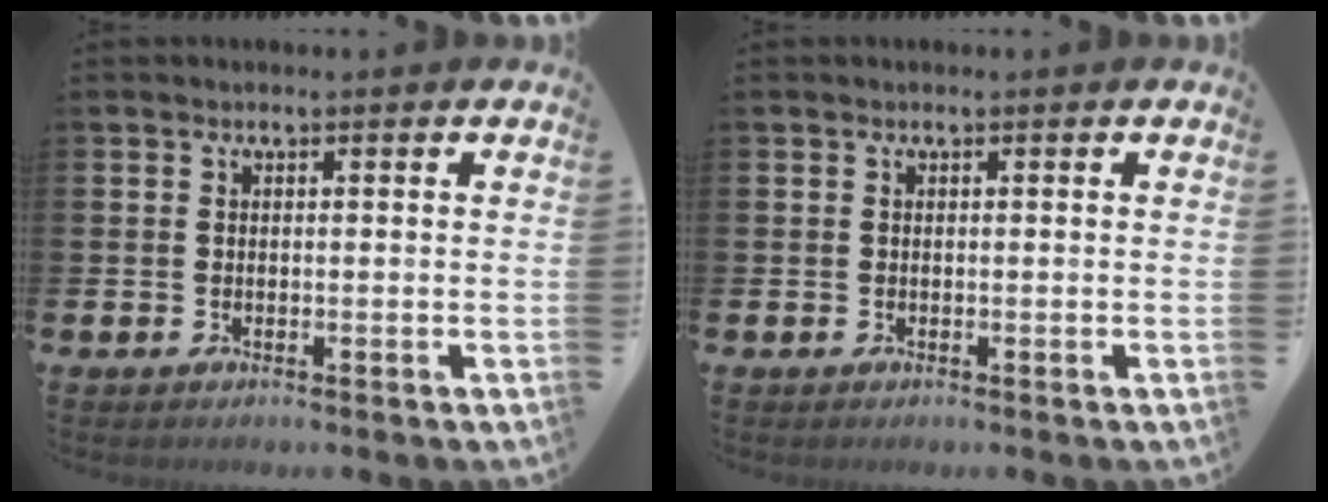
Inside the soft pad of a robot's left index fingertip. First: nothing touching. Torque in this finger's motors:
{"motor_torque": [-0.04, -0.02, 0.01, 0.01]}